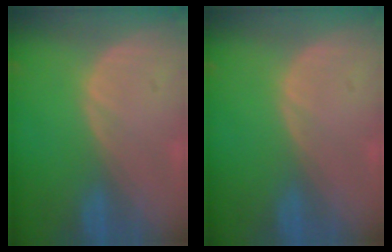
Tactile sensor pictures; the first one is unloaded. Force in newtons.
{"total": 0.0}